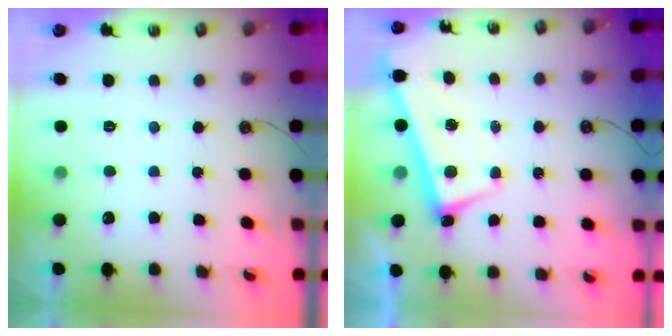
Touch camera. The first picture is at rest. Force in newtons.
{"total": 0.8, "press": 0.6, "slide": 0.5}